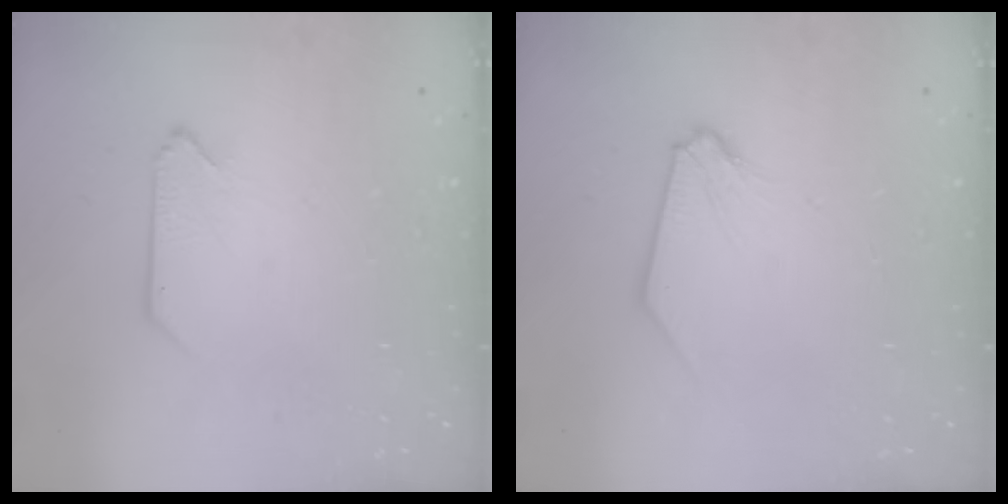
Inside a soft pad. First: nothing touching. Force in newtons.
{"total": 0.9, "press": 0.8, "slide": 0.2}